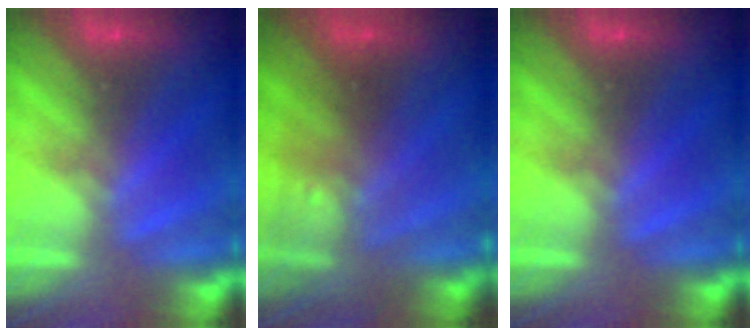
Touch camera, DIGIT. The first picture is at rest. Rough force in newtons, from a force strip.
{"total": 2.7}
{"total": 0.0}